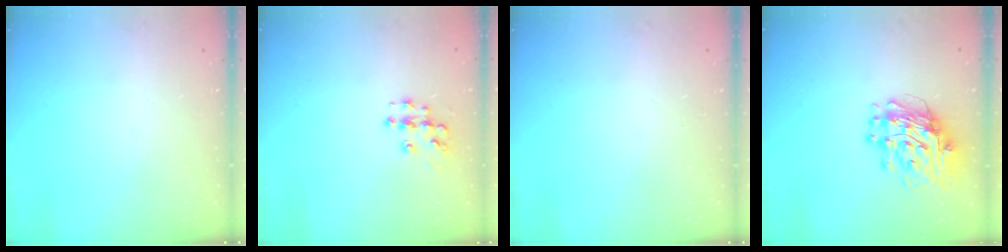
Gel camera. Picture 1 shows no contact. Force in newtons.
{"total": 9.4, "press": 9.4, "slide": 0.5}
{"total": 0.0}
{"total": 11.7, "press": 11.7, "slide": 1.1}